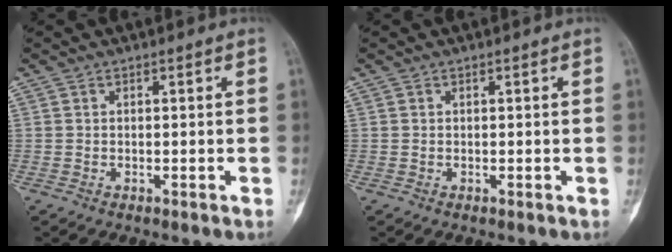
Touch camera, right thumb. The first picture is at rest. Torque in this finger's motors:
{"motor_torque": [0.00, 0.00, 0.00, 0.00, 0.00]}